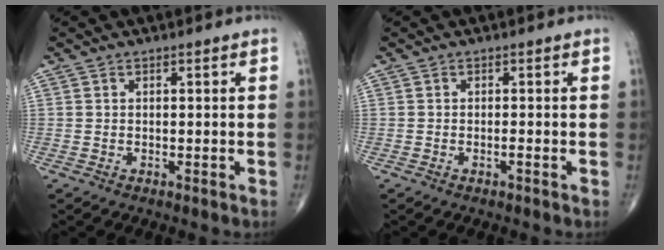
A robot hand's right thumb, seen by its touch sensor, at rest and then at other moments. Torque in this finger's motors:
{"motor_torque": [1.52, 1.37, 0.05, -0.30, 0.02]}